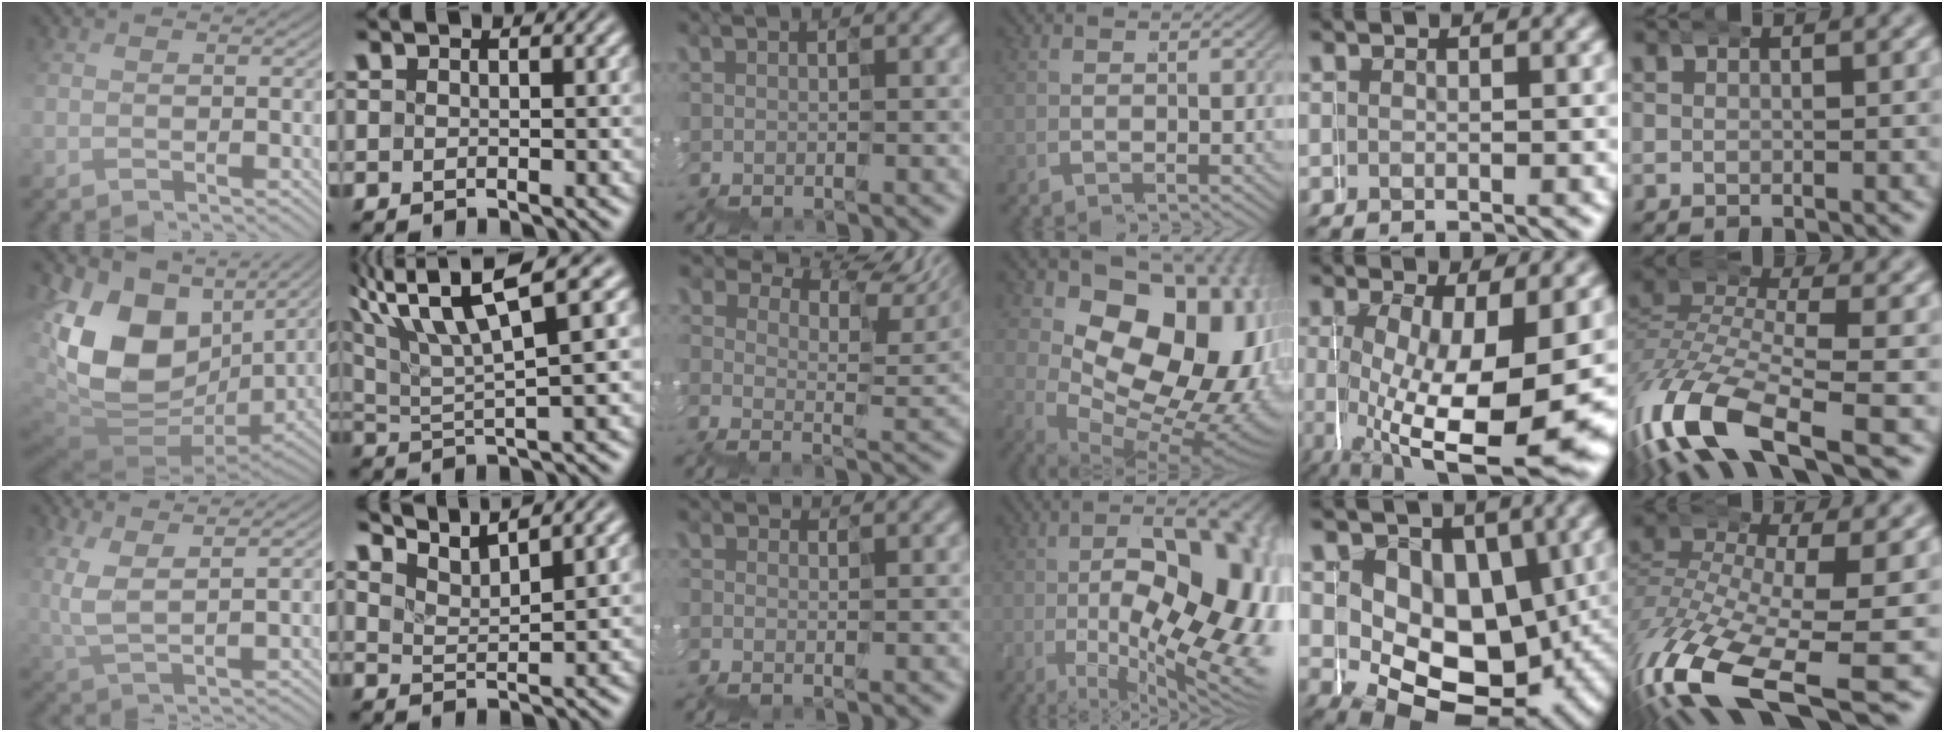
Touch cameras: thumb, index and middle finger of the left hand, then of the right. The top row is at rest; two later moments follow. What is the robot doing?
{"motion": "wrap", "object": "duck tape"}